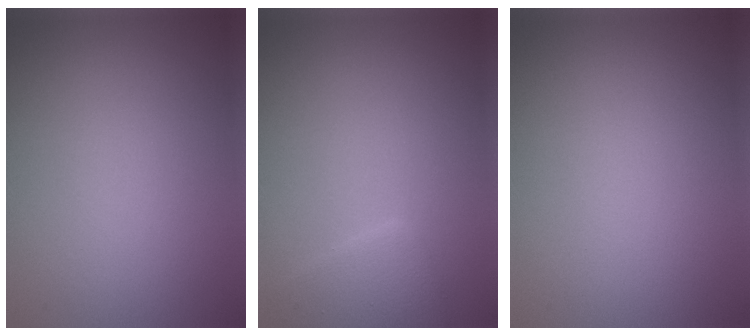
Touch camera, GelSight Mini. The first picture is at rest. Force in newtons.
{"total": 2.4, "press": 2.4, "slide": 0.1}
{"total": 0.0}